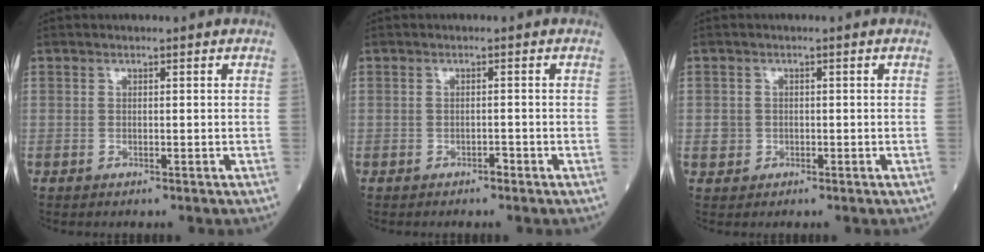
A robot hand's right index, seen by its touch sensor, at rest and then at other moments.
{"total": 0.7, "force": [-0.6, 0.2, 0.4], "torque": [-0.009, 0.001, -0.009]}
{"total": 1.7, "force": [-0.3, 1.7, 0.2], "torque": [-0.002, 0.006, -0.003]}